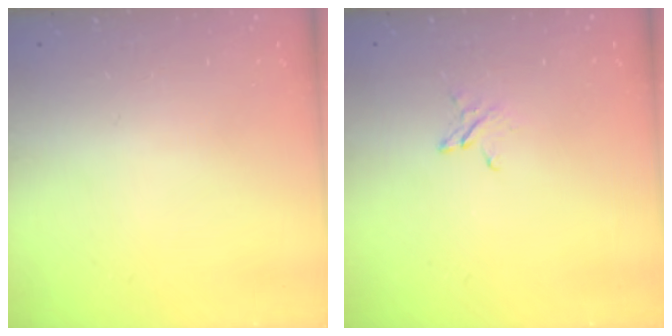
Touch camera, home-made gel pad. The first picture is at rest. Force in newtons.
{"total": 2.5, "press": 2.4, "slide": 0.2}